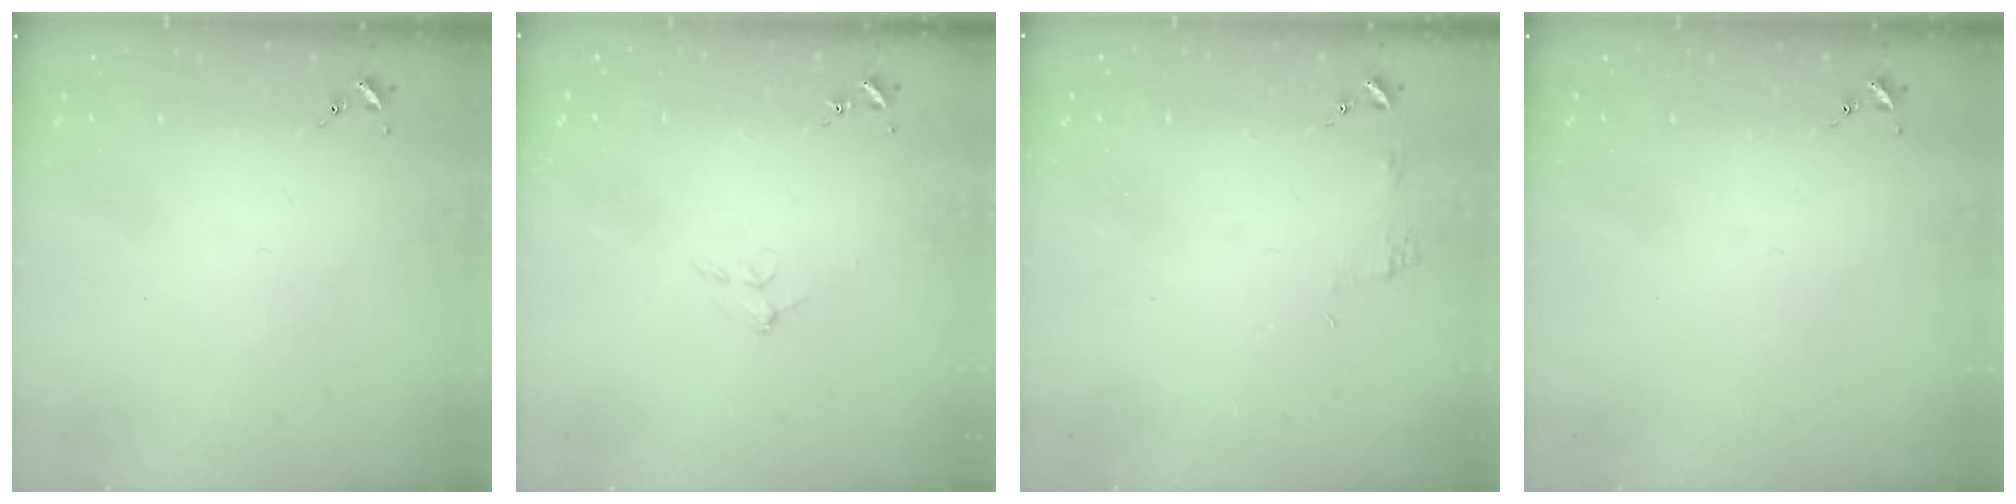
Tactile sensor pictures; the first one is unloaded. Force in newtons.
{"total": 5.0, "press": 5.0, "slide": 0.9}
{"total": 5.1, "press": 5.0, "slide": 0.7}
{"total": 0.0}